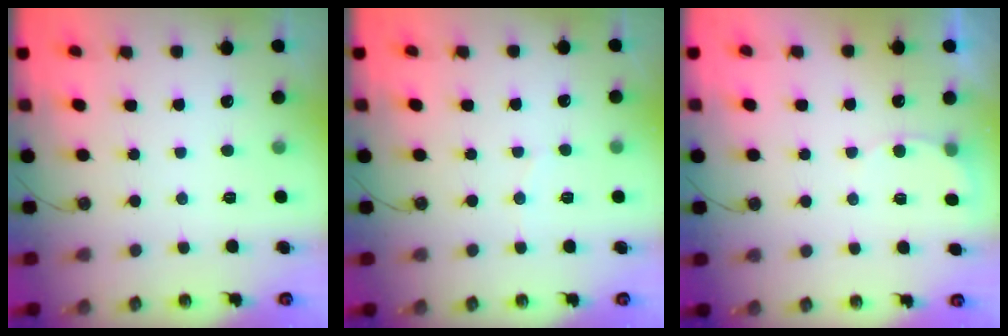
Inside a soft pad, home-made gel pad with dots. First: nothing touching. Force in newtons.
{"total": 2.7, "press": 2.7, "slide": 0.3}
{"total": 5.0, "press": 4.7, "slide": 1.4}